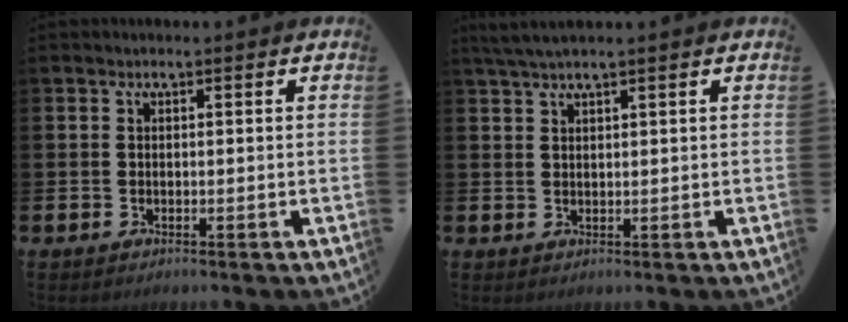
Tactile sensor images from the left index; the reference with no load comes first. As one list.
[{"total": 2.6, "force": [2.1, 0.0, 1.4], "torque": [-0.038, 0.002, 0.040]}]